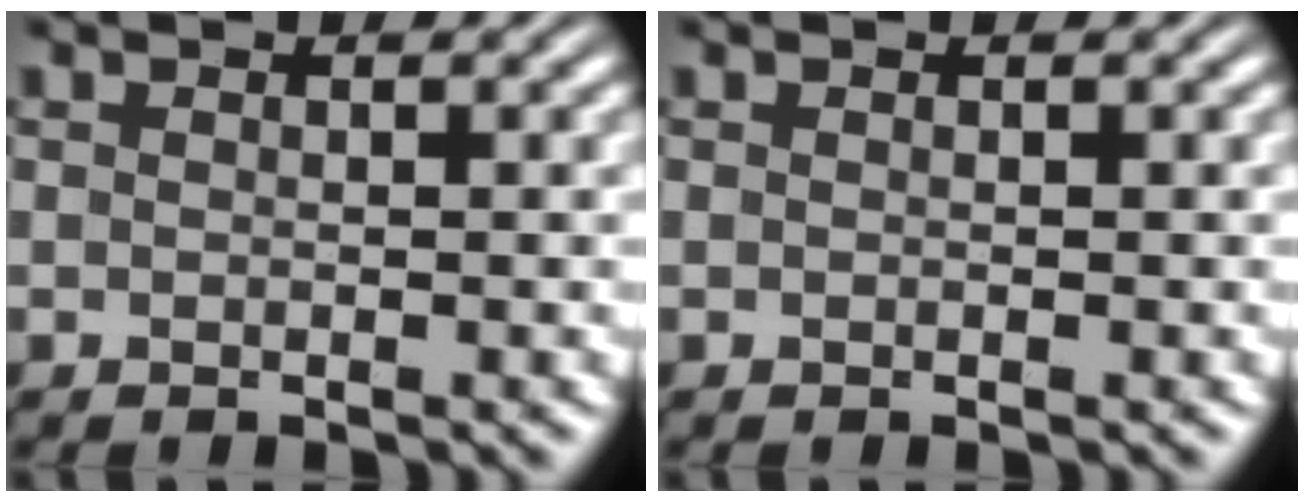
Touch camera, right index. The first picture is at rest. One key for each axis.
{"total": 0.0}